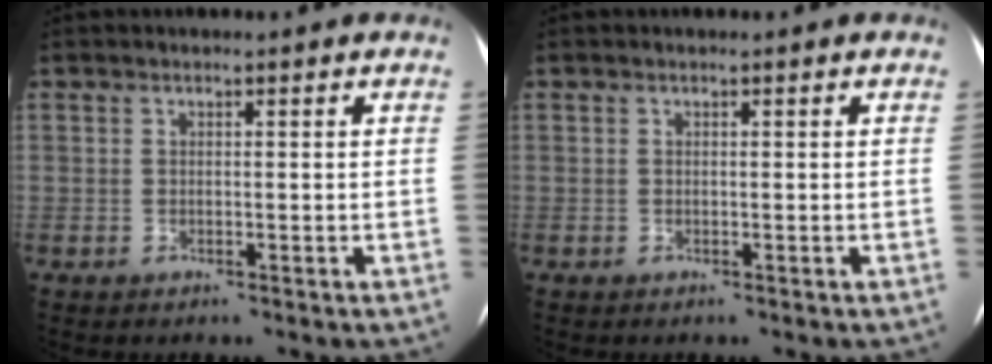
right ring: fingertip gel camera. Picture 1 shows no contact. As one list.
[{"total": 0.0}]